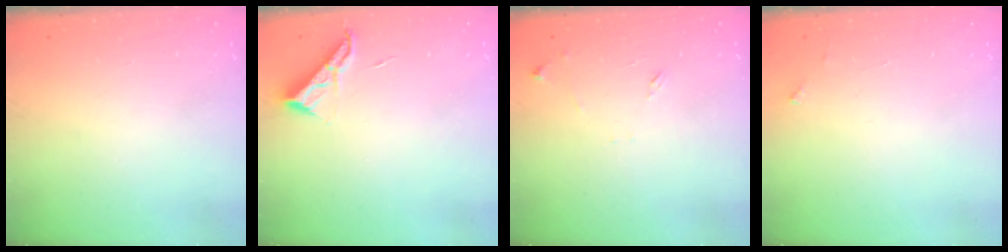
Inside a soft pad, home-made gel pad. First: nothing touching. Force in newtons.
{"total": 6.8, "press": 6.8, "slide": 0.5}
{"total": 6.7, "press": 6.7, "slide": 0.6}
{"total": 2.6, "press": 2.6, "slide": 0.2}